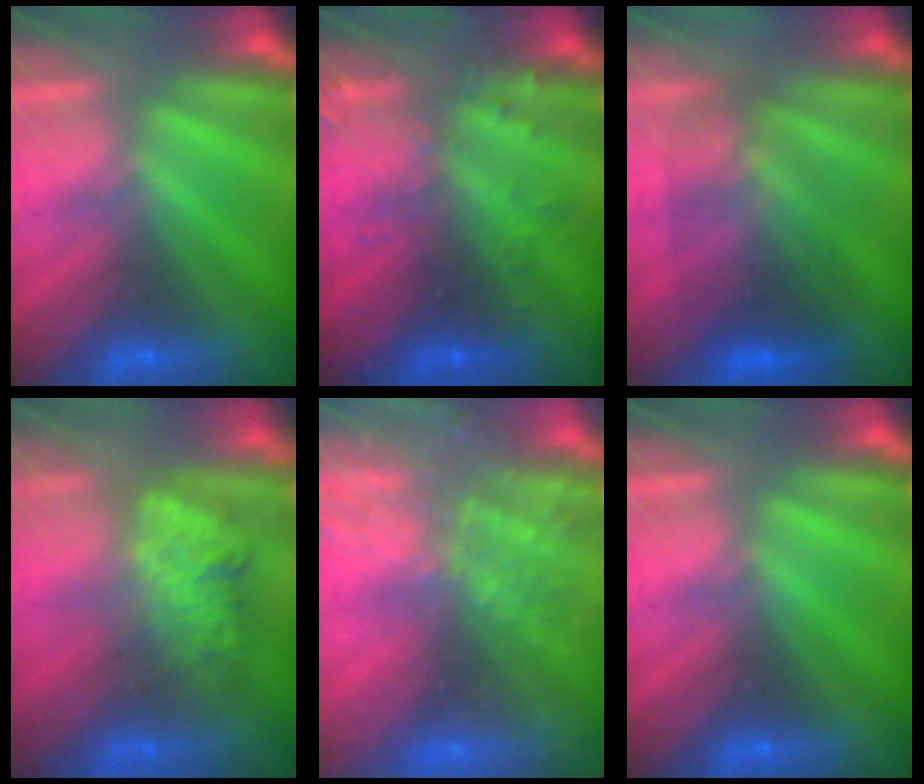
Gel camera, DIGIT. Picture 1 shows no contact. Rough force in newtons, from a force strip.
{"total": 3.0}
{"total": 3.3}
{"total": 3.5}
{"total": 8.5}
{"total": 0.0}